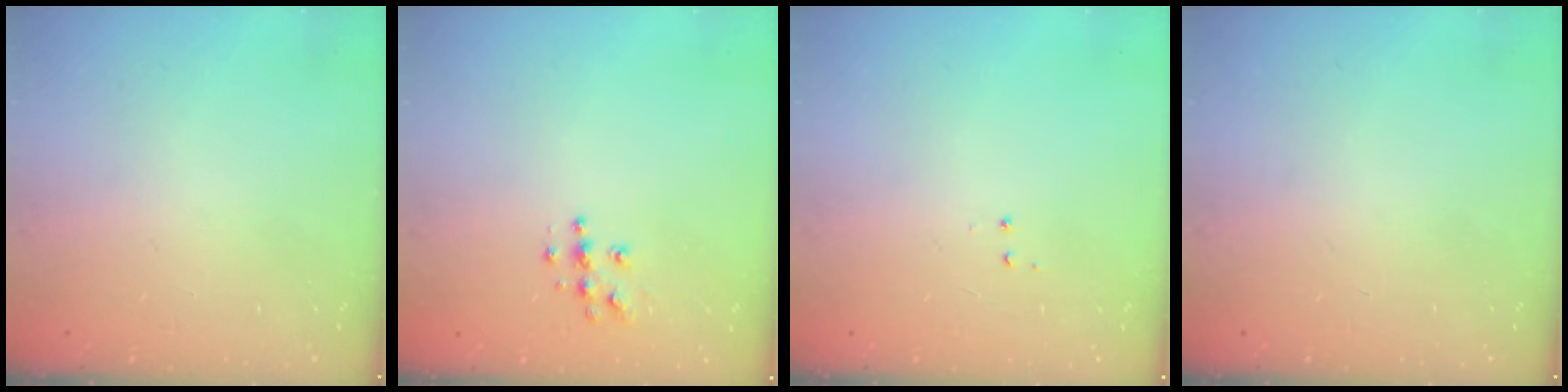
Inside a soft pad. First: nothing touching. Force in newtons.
{"total": 7.6, "press": 7.6, "slide": 0.4}
{"total": 3.5, "press": 3.5, "slide": 0.5}
{"total": 0.0}